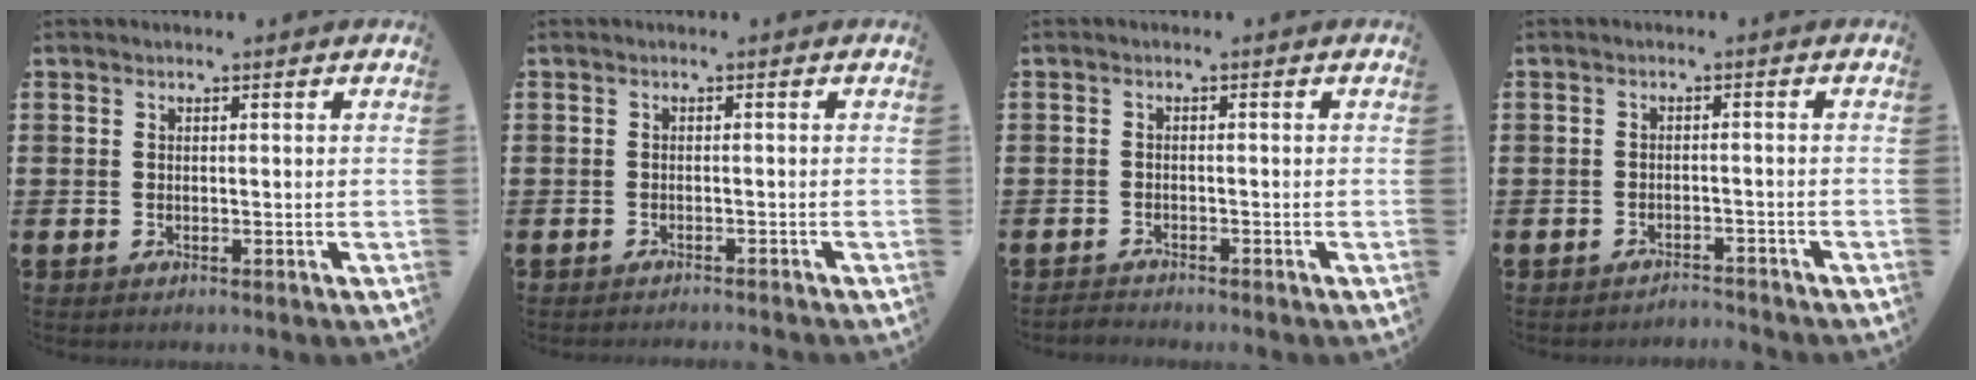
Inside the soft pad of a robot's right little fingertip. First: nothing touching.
{"total": 0.8, "force": [-0.7, -0.2, 0.0], "torque": [0.001, -0.001, -0.016]}
{"total": 1.0, "force": [-1.0, 0.1, 0.0], "torque": [-0.003, 0.000, -0.021]}
{"total": 1.8, "force": [-1.8, -0.1, -0.1], "torque": [-0.003, 0.005, -0.038]}